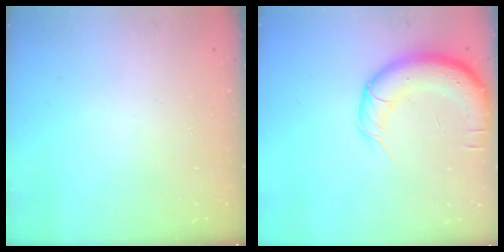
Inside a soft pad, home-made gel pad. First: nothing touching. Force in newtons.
{"total": 13.9, "press": 13.6, "slide": 2.9}